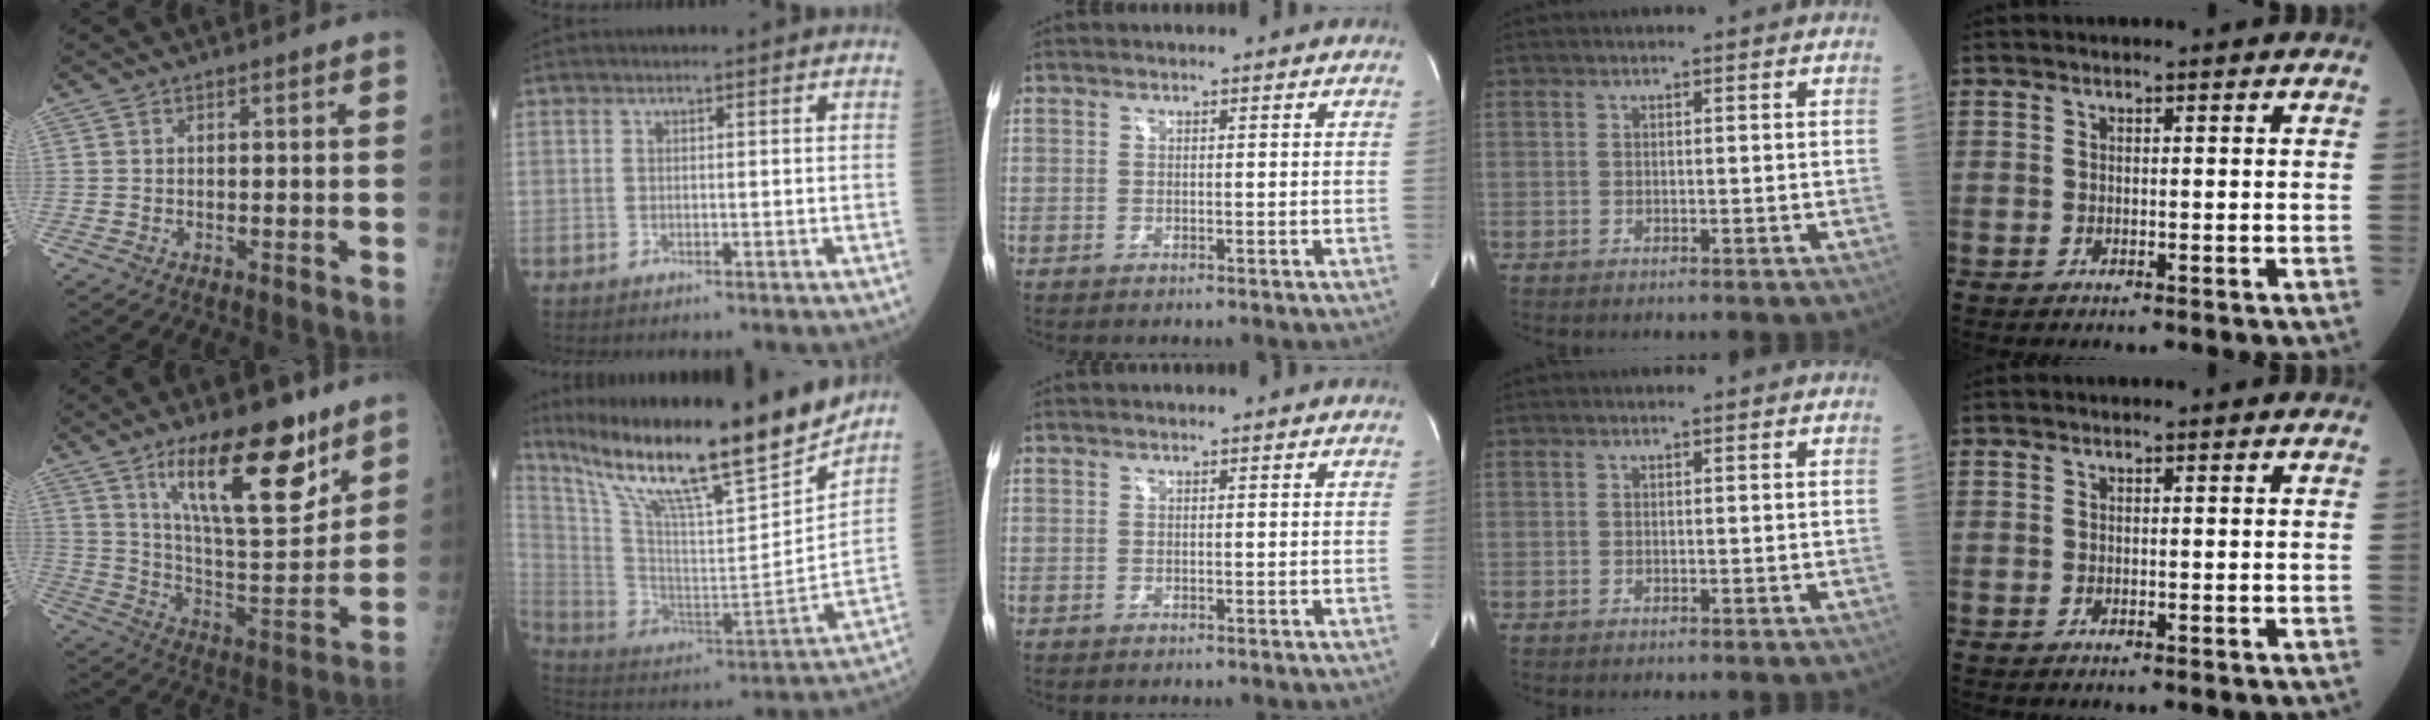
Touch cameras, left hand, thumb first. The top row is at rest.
{"thumb": {"total": 20.3, "force": [12.3, 6.8, 14.7], "torque": [-0.191, -0.076, 0.211]}, "index": {"total": 23.9, "force": [19.3, 1.2, 13.9], "torque": [-0.249, -0.024, 0.325]}}